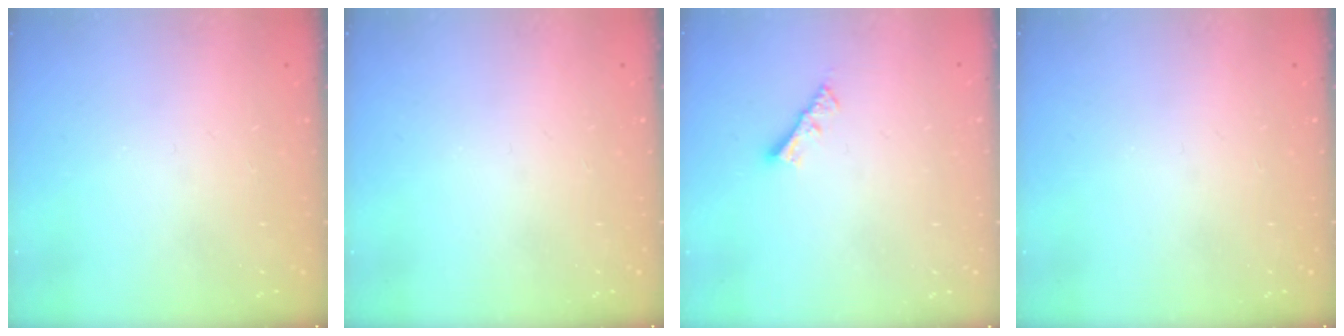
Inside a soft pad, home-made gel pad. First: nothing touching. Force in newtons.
{"total": 0.0}
{"total": 4.2, "press": 4.2, "slide": 0.3}
{"total": 0.0}